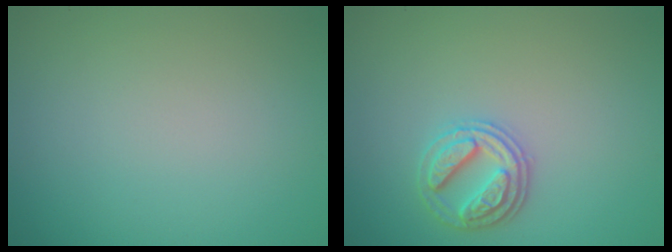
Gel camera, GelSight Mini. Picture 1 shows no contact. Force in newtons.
{"total": 2.9, "press": 2.8, "slide": 0.7}